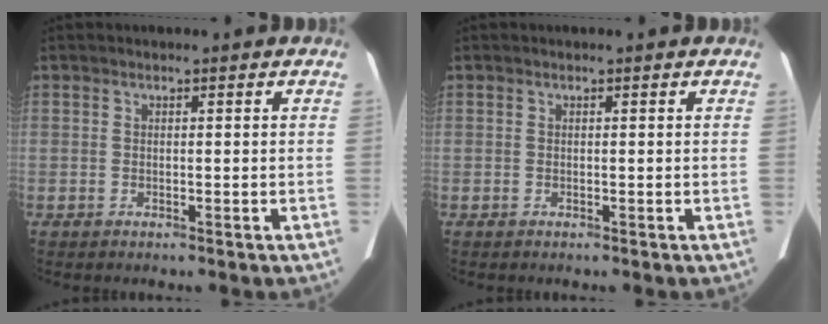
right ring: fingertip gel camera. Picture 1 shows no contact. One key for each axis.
{"total": 0.0}